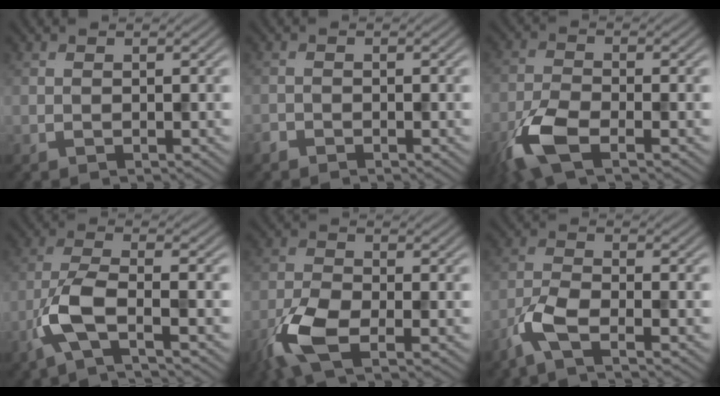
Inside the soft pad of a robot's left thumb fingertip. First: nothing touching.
{"total": 0.9, "force": [-0.8, 0.3, 0.1], "torque": [-0.003, -0.002, -0.019]}
{"total": 7.0, "force": [-3.9, 2.5, 5.3], "torque": [-0.123, -0.010, -0.091]}
{"total": 6.2, "force": [-2.8, 1.6, 5.3], "torque": [-0.116, 0.002, -0.073]}
{"total": 7.4, "force": [-3.7, 3.2, 5.6], "torque": [-0.125, -0.008, -0.085]}
{"total": 4.8, "force": [-2.9, 1.2, 3.7], "torque": [-0.086, -0.005, -0.072]}